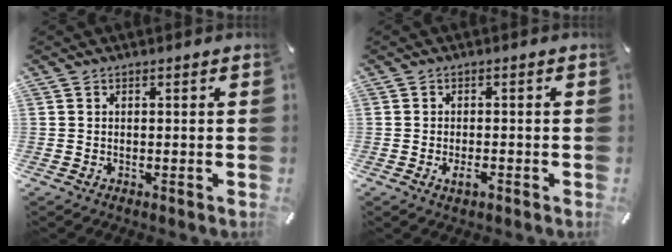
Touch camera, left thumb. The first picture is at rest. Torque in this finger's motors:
{"motor_torque": [-0.01, 0.02, 0.07, -0.06, 0.01]}